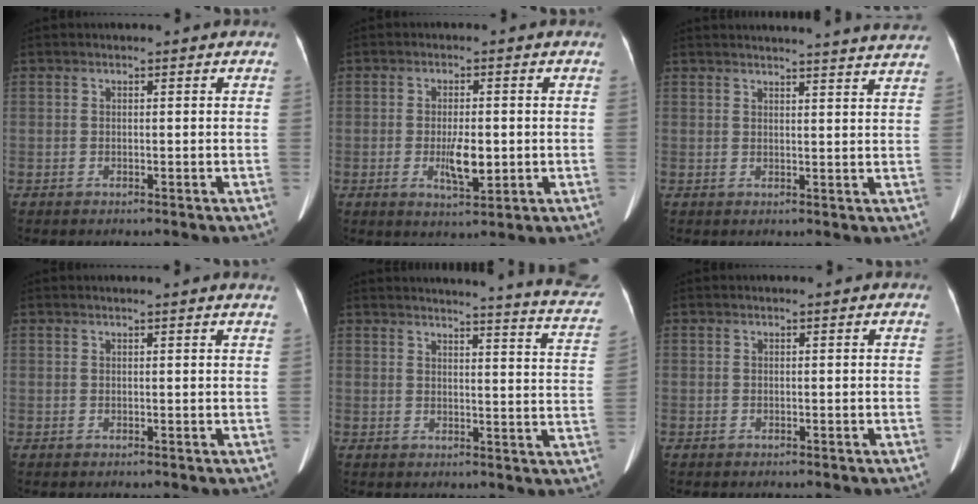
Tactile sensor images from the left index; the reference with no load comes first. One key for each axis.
{"total": 5.1, "fx": -1.0, "fy": 1.6, "fz": 4.7, "tx": -0.091, "ty": -0.009, "tz": -0.012}
{"total": 18.1, "fx": 17.5, "fy": -0.1, "fz": 4.7, "tx": -0.059, "ty": -0.038, "tz": 0.195}
{"total": 3.7, "fx": 3.4, "fy": -0.3, "fz": 1.4, "tx": -0.017, "ty": 0.009, "tz": 0.029}
{"total": 19.6, "fx": 18.7, "fy": 0.2, "fz": 5.9, "tx": -0.068, "ty": -0.096, "tz": 0.187}
{"total": 0.0}